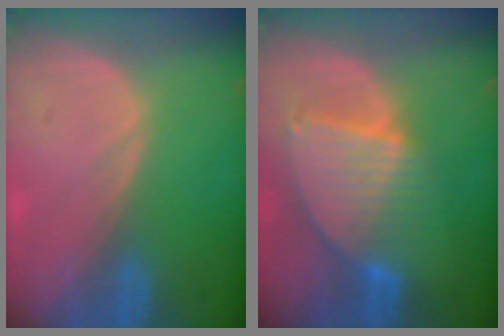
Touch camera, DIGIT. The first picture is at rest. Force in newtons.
{"total": 8.6, "press": 7.5, "slide": 4.1}